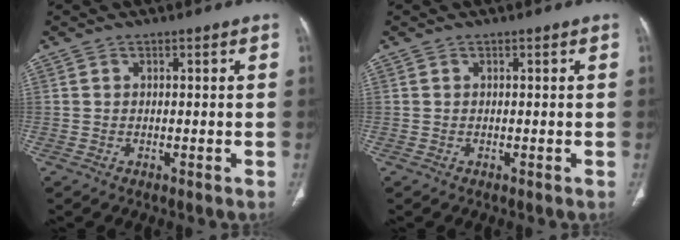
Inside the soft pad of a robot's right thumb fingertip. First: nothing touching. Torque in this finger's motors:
{"motor_torque": [-0.06, -0.07, 0.12, 0.09, 0.00]}